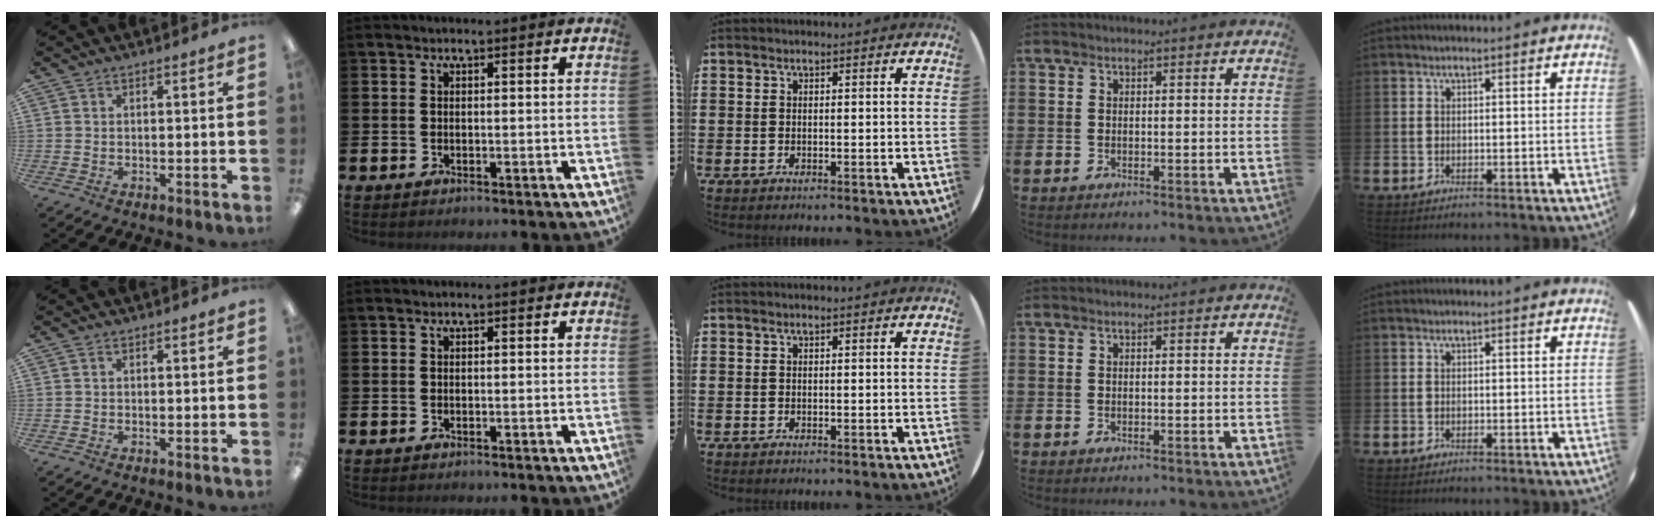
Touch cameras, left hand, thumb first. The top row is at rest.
{}